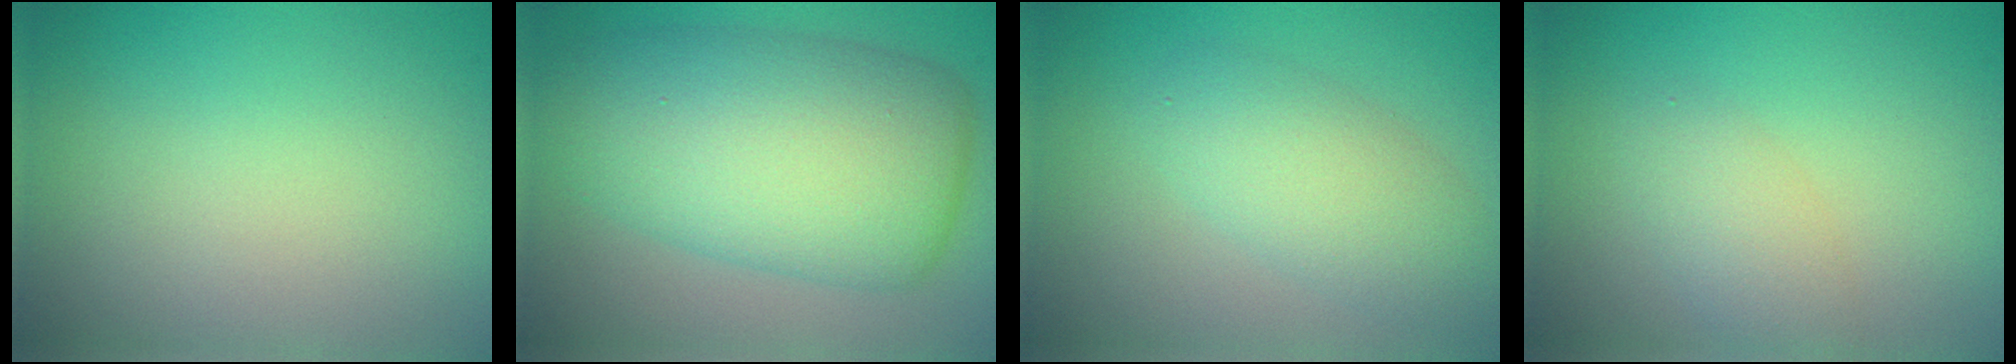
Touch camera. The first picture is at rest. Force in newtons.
{"total": 10.8, "press": 10.8, "slide": 0.1}
{"total": 4.1, "press": 4.1, "slide": 0.1}
{"total": 2.2, "press": 2.2, "slide": 0.1}